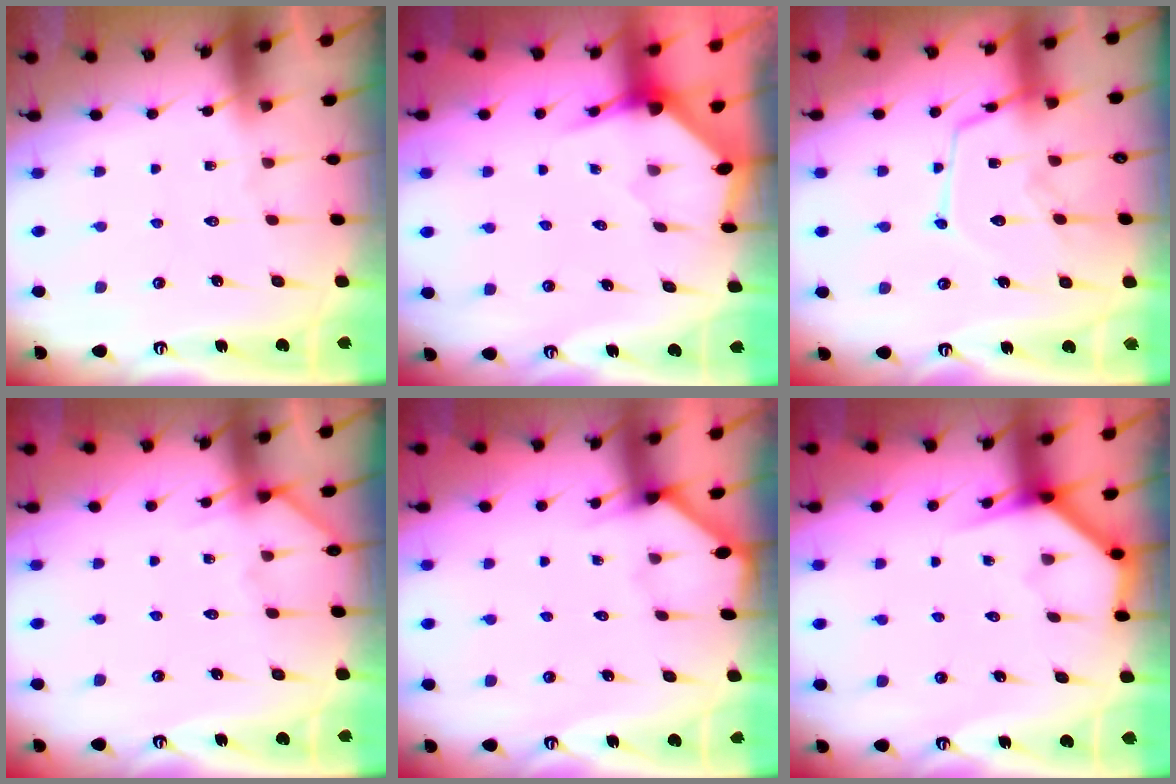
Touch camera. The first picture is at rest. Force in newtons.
{"total": 3.3, "press": 3.3, "slide": 0.3}
{"total": 14.5, "press": 14.4, "slide": 1.3}
{"total": 3.0, "press": 3.0, "slide": 0.3}
{"total": 1.7, "press": 1.7, "slide": 0.2}
{"total": 3.8, "press": 3.8, "slide": 0.2}